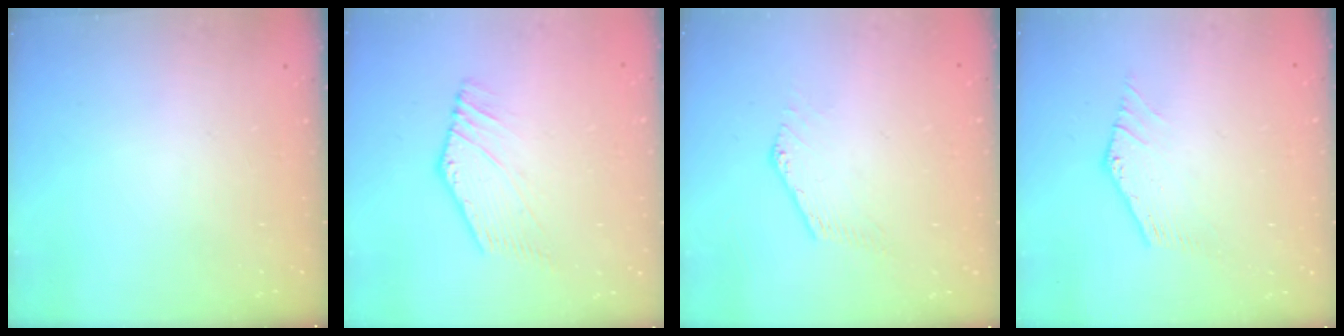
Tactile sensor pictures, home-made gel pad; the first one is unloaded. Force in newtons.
{"total": 1.0, "press": 0.8, "slide": 0.5}
{"total": 0.8, "press": 0.8, "slide": 0.1}
{"total": 0.0}